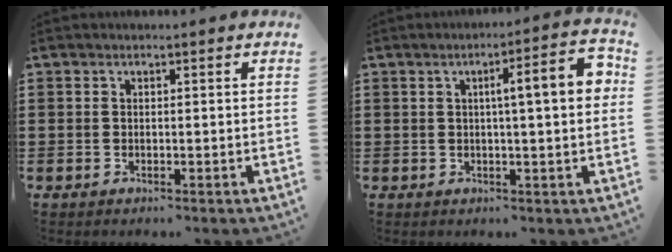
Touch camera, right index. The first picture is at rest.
{"total": 7.6, "force": [1.2, 1.1, 7.5], "torque": [-0.115, -0.004, 0.010]}